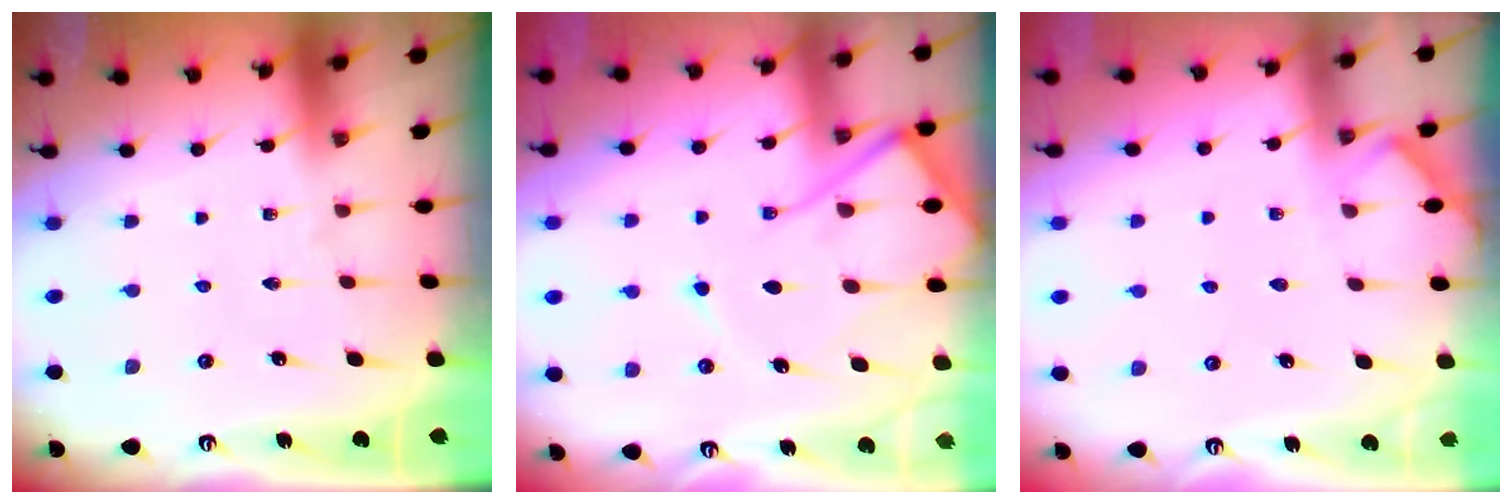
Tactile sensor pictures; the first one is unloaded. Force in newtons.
{"total": 12.4, "press": 12.3, "slide": 1.4}
{"total": 4.1, "press": 4.1, "slide": 0.5}